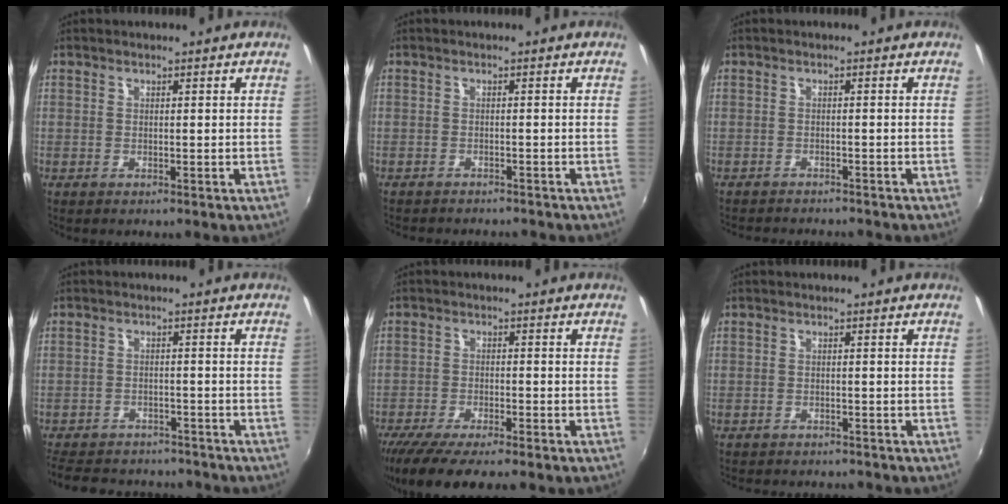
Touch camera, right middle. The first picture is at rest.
{"total": 4.6, "force": [-4.3, 1.1, 1.4], "torque": [-0.038, -0.013, -0.063]}
{"total": 5.8, "force": [-5.4, 1.2, 1.7], "torque": [-0.046, -0.013, -0.079]}
{"total": 15.1, "force": [-12.8, 6.0, 5.2], "torque": [-0.127, 0.010, -0.178]}
{"total": 10.6, "force": [-8.7, 1.4, 5.8], "torque": [-0.133, -0.037, -0.146]}
{"total": 5.8, "force": [-5.4, 1.4, 1.8], "torque": [-0.048, -0.014, -0.077]}